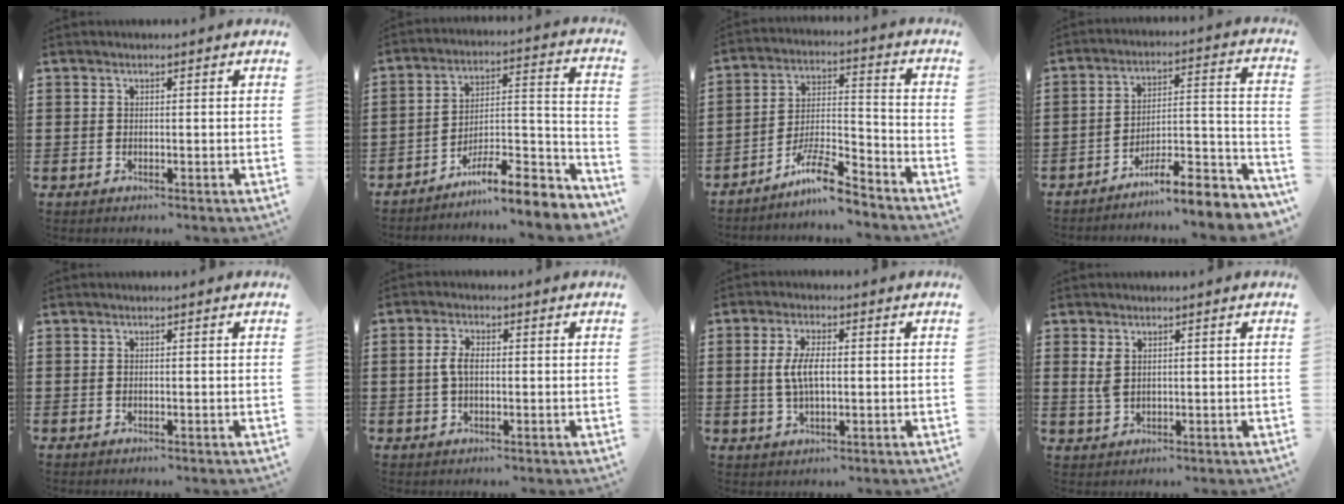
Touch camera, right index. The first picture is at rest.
{"total": 8.4, "force": [-7.2, 1.0, 4.3], "torque": [-0.059, 0.008, -0.137]}
{"total": 9.2, "force": [-7.8, 1.6, 4.7], "torque": [-0.087, 0.020, -0.147]}
{"total": 7.6, "force": [-6.7, 0.7, 3.6], "torque": [-0.049, 0.002, -0.129]}
{"total": 0.0}
{"total": 3.4, "force": [0.0, 1.8, 2.9], "torque": [-0.066, 0.005, -0.003]}
{"total": 5.3, "force": [0.2, 2.1, 4.8], "torque": [-0.108, 0.001, -0.003]}
{"total": 2.7, "force": [1.3, 1.5, 1.8], "torque": [-0.041, 0.006, 0.023]}